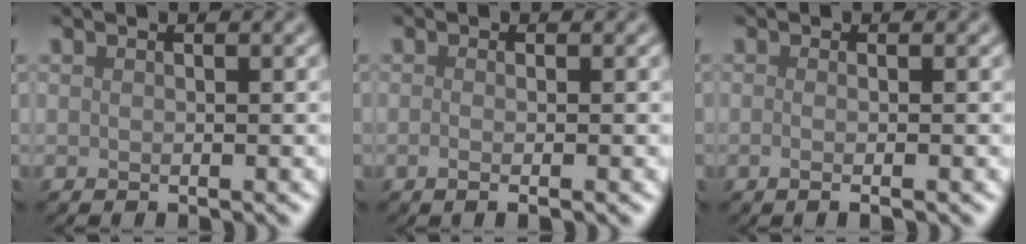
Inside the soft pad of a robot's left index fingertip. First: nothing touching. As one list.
[{"total": 1.7, "force": [-0.3, 0.6, 1.6], "torque": [-0.019, -0.005, -0.011]}, {"total": 2.1, "force": [-0.2, 0.9, 1.9], "torque": [-0.016, -0.004, -0.018]}]